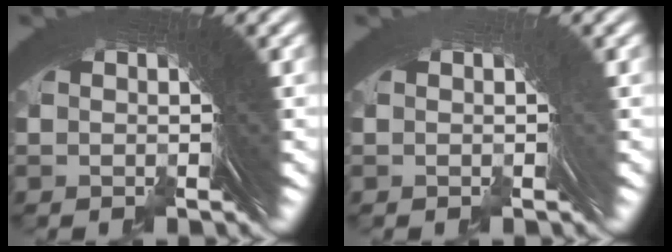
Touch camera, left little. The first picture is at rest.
{"total": 2.2, "force": [0.5, -0.7, -2.0], "torque": [0.032, 0.010, 0.004]}